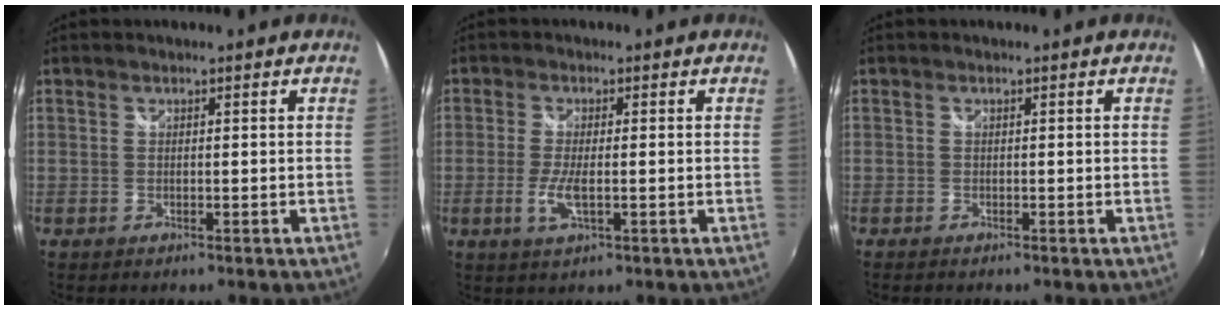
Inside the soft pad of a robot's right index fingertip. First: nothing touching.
{"total": 4.5, "force": [-1.1, 1.0, 4.2], "torque": [-0.092, -0.008, -0.022]}
{"total": 0.8, "force": [-0.7, 0.2, 0.3], "torque": [-0.010, -0.005, -0.014]}